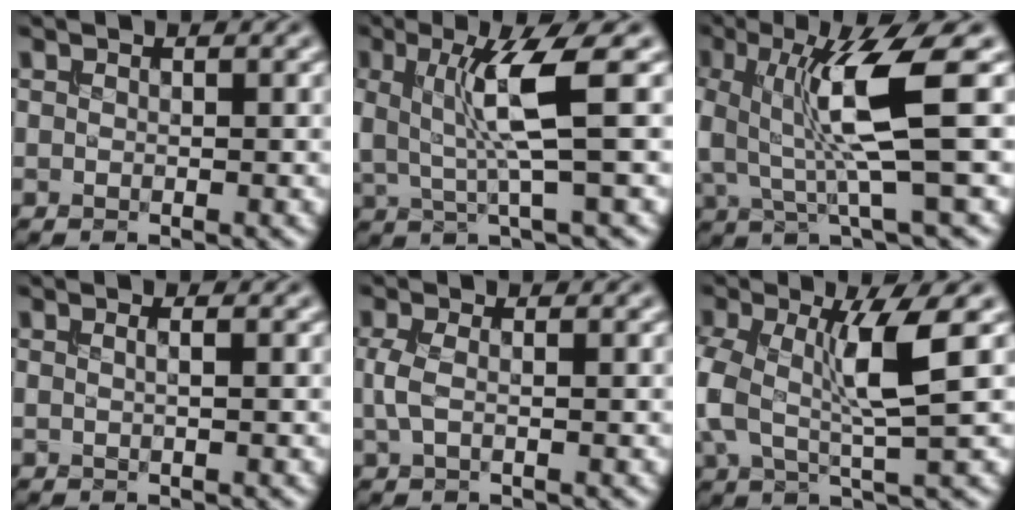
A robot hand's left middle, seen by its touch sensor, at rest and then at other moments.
{"total": 5.1, "force": [0.8, 0.4, 5.0], "torque": [-0.106, -0.004, 0.022]}
{"total": 7.1, "force": [0.6, 1.0, 7.0], "torque": [-0.146, 0.000, 0.014]}
{"total": 1.2, "force": [0.2, 0.5, 1.0], "torque": [-0.009, -0.003, -0.006]}
{"total": 1.8, "force": [0.0, 0.8, 1.6], "torque": [-0.043, 0.001, -0.002]}
{"total": 6.6, "force": [0.7, 1.9, 6.3], "torque": [-0.144, 0.002, 0.010]}